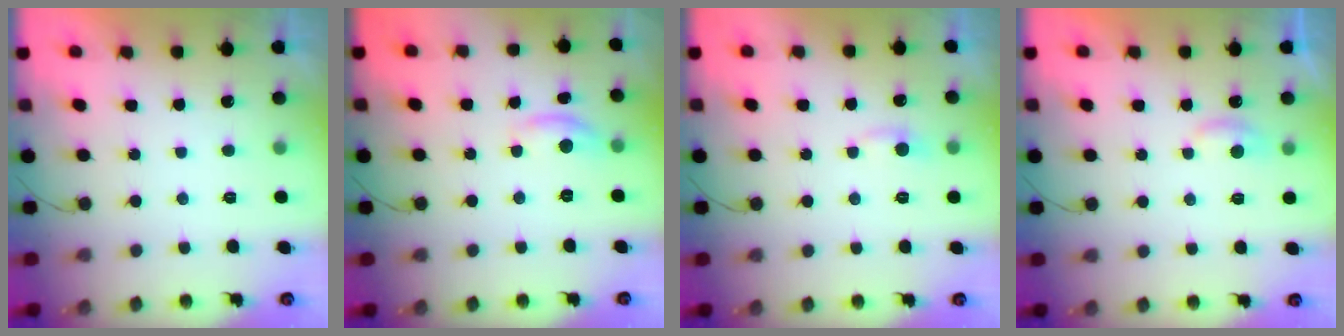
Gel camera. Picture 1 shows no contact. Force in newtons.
{"total": 5.6, "press": 5.6, "slide": 0.4}
{"total": 3.8, "press": 3.8, "slide": 0.5}
{"total": 4.1, "press": 4.1, "slide": 0.3}